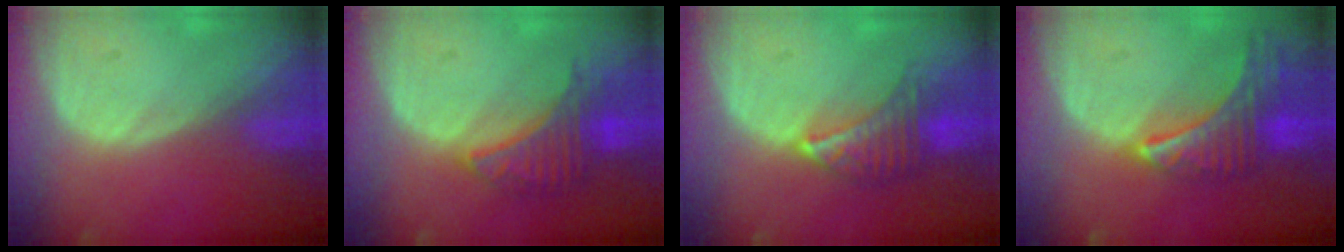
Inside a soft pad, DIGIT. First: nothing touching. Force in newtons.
{"total": 6.6, "press": 6.4, "slide": 1.6}
{"total": 6.8, "press": 6.2, "slide": 2.8}
{"total": 9.0, "press": 7.9, "slide": 4.3}